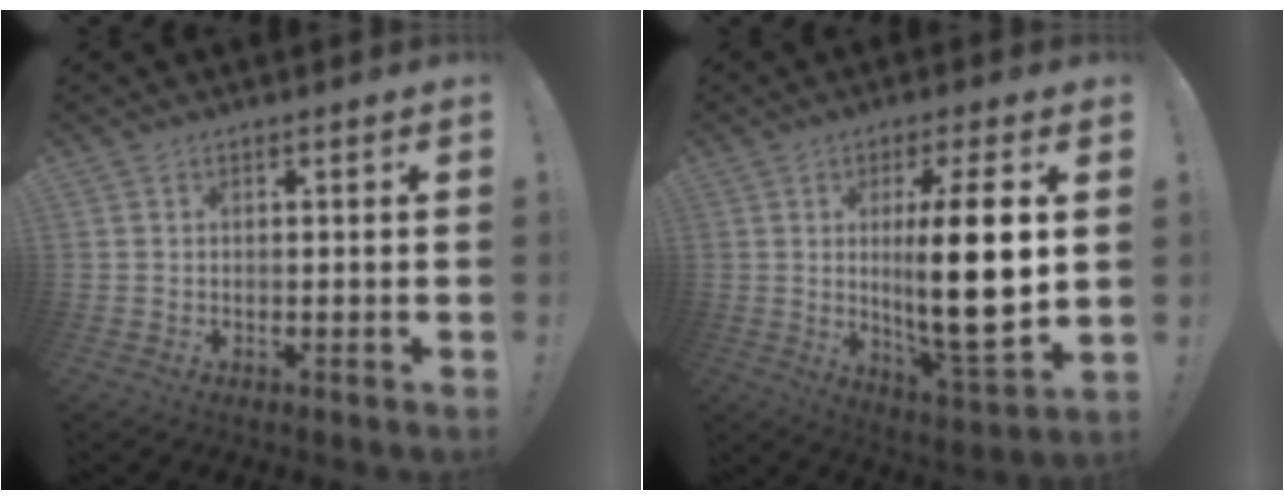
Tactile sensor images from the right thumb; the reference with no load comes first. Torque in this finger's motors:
{"motor_torque": [1.81, 3.19, 0.99, 0.78, 0.16]}